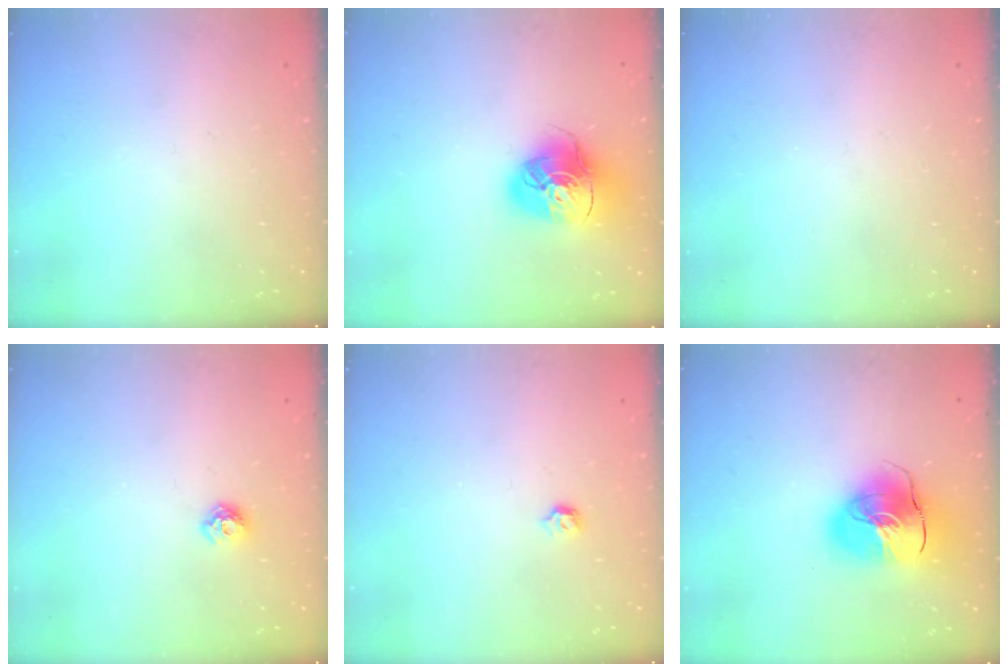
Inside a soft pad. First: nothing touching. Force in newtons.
{"total": 14.4, "press": 14.3, "slide": 1.8}
{"total": 0.0}
{"total": 6.8, "press": 6.7, "slide": 1.0}
{"total": 4.0, "press": 3.9, "slide": 0.7}
{"total": 16.2, "press": 16.0, "slide": 2.3}